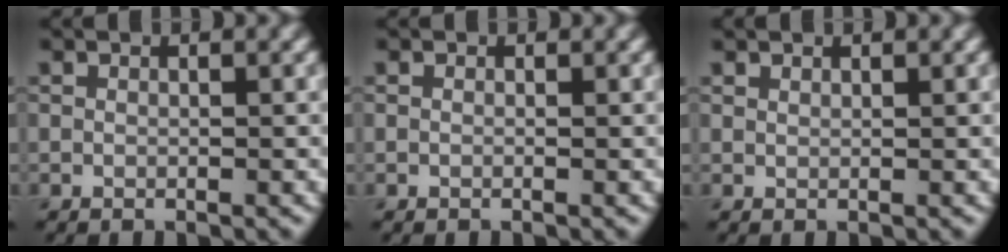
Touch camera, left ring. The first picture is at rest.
{"total": 0.0}
{"total": 0.8, "force": [0.8, 0.2, 0.2], "torque": [-0.004, 0.000, 0.015]}